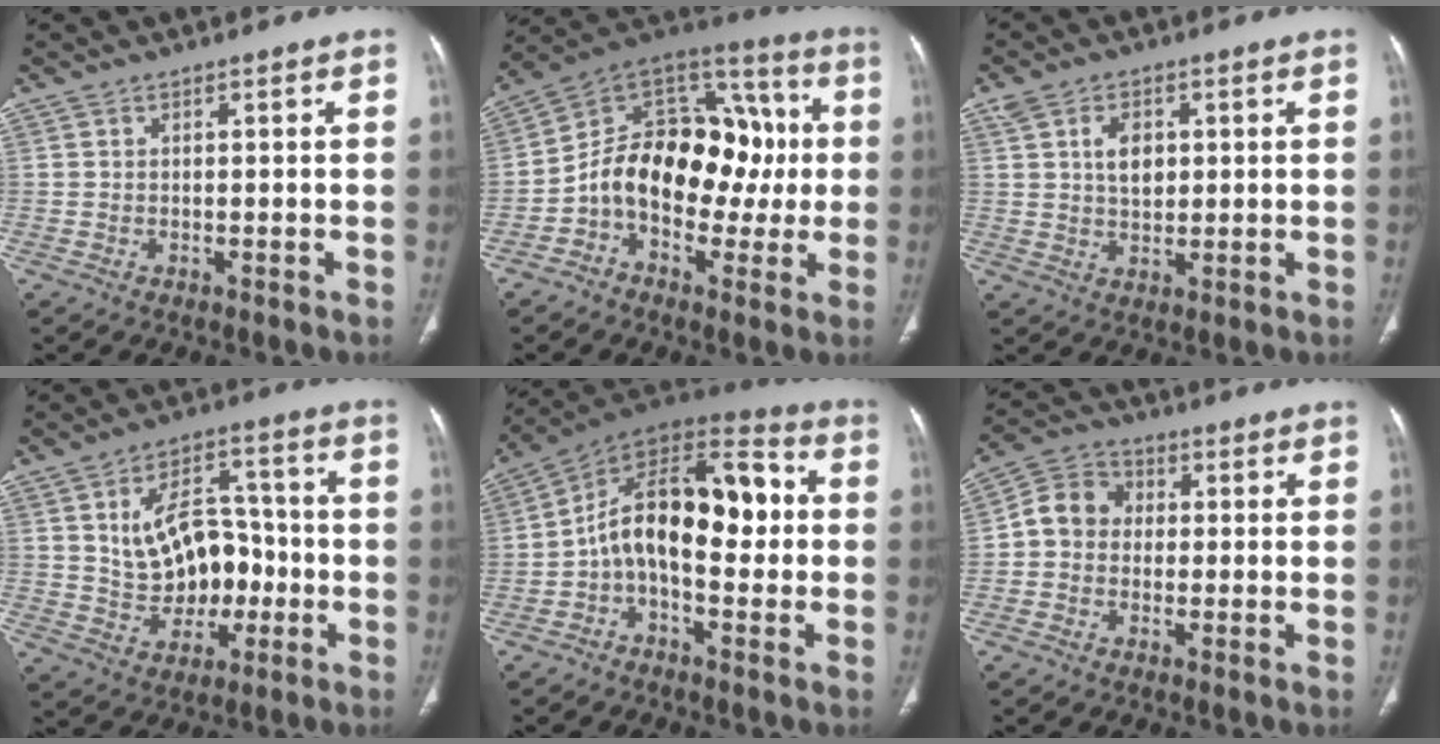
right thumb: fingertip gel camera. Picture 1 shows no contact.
{"total": 20.3, "force": [-1.8, 13.8, 14.9], "torque": [-0.190, 0.061, -0.034]}
{"total": 5.3, "force": [1.3, 3.6, 3.7], "torque": [-0.051, -0.004, 0.025]}
{"total": 13.8, "force": [-0.8, 9.9, 9.5], "torque": [-0.103, 0.036, -0.003]}
{"total": 17.5, "force": [-0.6, 9.2, 14.9], "torque": [-0.206, 0.059, -0.020]}
{"total": 7.2, "force": [-0.2, 6.2, 3.6], "torque": [-0.045, 0.026, -0.019]}